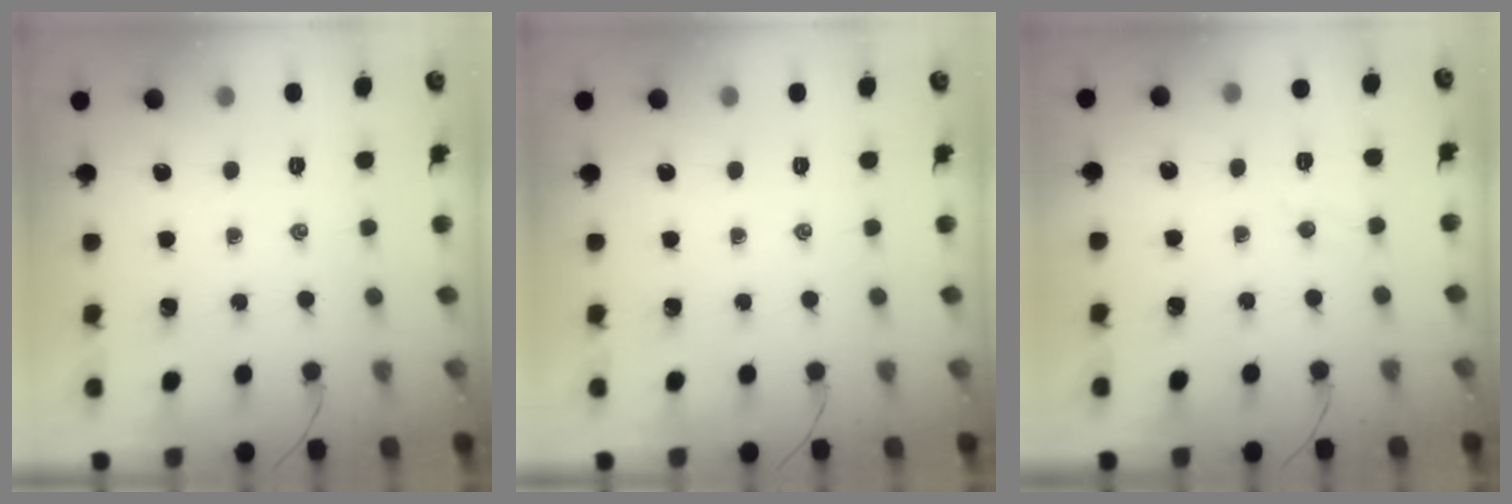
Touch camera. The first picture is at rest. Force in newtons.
{"total": 0.0}
{"total": 3.3, "press": 3.2, "slide": 0.8}